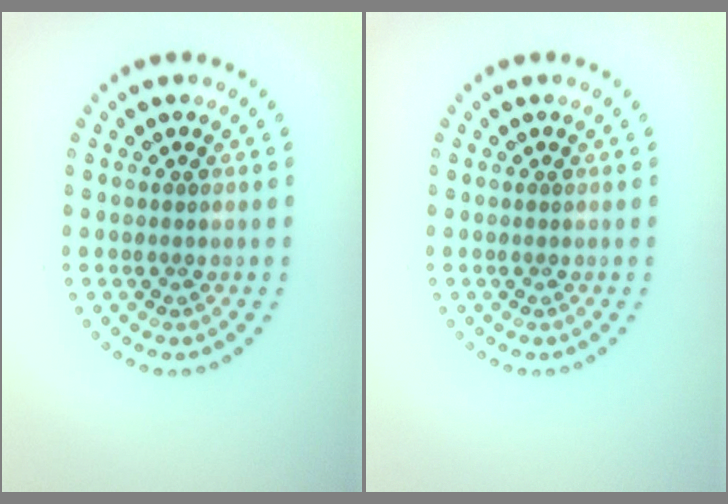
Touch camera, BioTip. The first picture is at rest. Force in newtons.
{"total": 0.0}